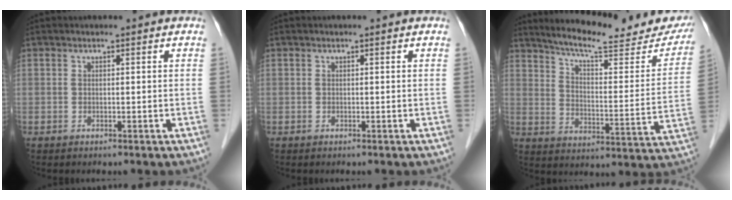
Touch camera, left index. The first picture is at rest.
{"total": 0.0}
{"total": 21.4, "force": [19.3, 3.4, 8.8], "torque": [-0.124, -0.034, 0.254]}